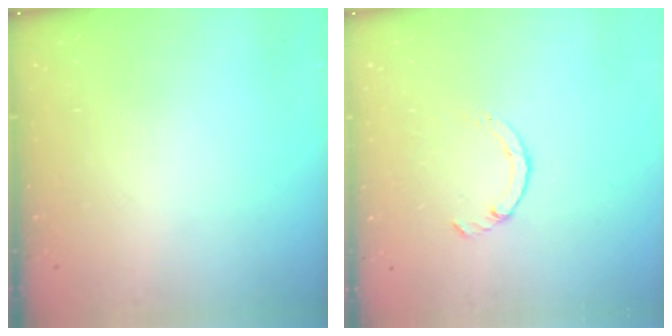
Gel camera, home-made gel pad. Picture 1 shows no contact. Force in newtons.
{"total": 2.2, "press": 2.1, "slide": 0.4}